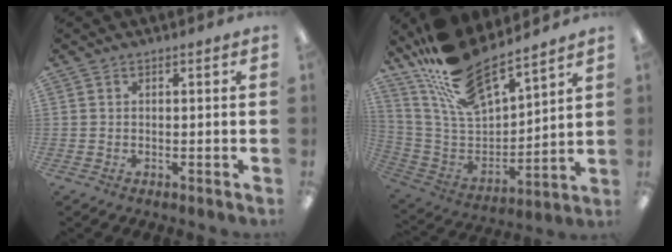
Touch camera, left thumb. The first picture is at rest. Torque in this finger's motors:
{"motor_torque": [1.26, -0.38, 1.37, -1.40, 0.44]}